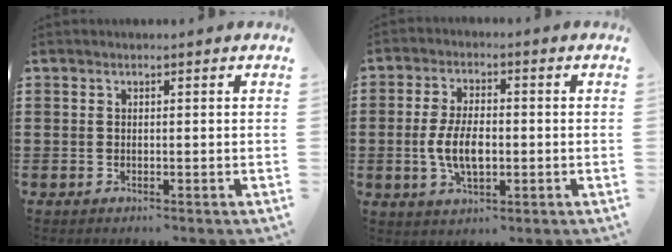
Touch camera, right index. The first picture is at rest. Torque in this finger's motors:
{"motor_torque": [1.53, -0.61, 0.91, 0.20]}